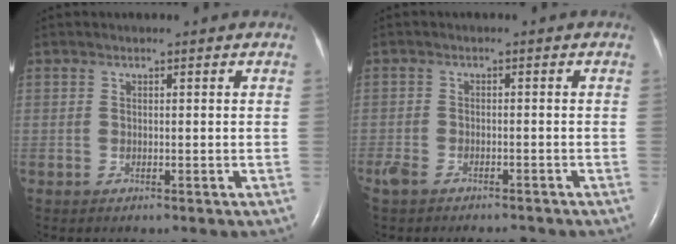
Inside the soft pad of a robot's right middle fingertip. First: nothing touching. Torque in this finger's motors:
{"motor_torque": [0.06, -0.05, 0.03, 0.04]}